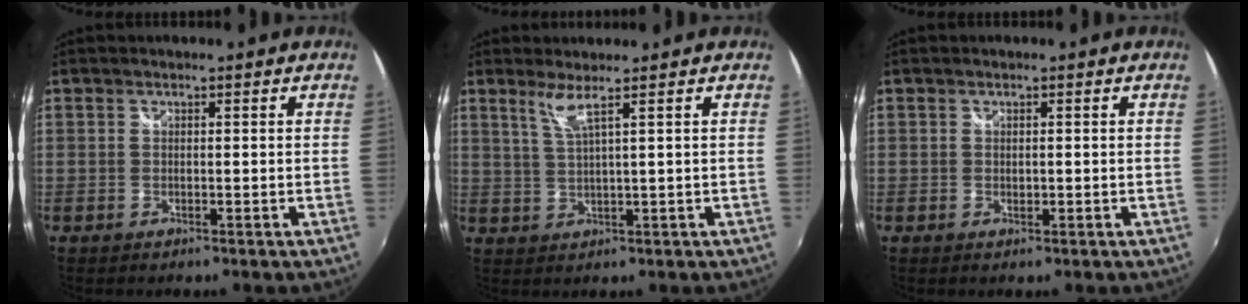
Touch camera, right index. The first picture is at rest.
{"total": 3.3, "force": [2.1, -0.8, 2.4], "torque": [-0.051, -0.010, 0.045]}
{"total": 0.5, "force": [0.1, 0.4, 0.3], "torque": [-0.005, -0.001, 0.002]}